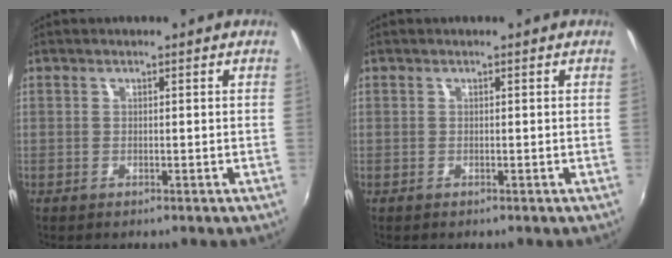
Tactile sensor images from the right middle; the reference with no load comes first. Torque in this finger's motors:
{"motor_torque": [0.05, -0.28, 0.04, 0.00]}